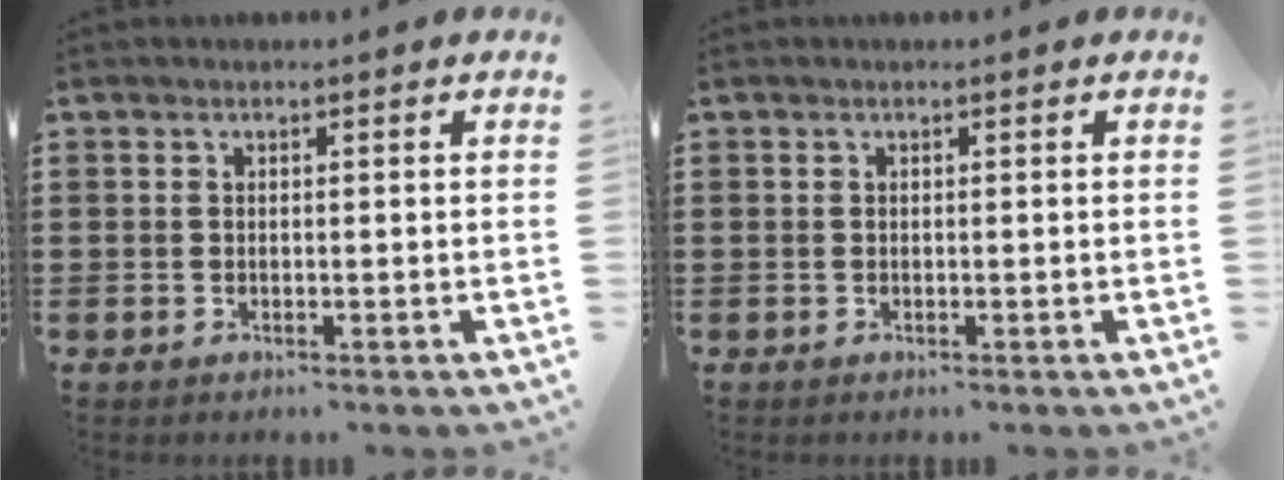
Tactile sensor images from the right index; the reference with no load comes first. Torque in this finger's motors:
{"motor_torque": [-0.05, 0.08, -0.03, -0.01]}